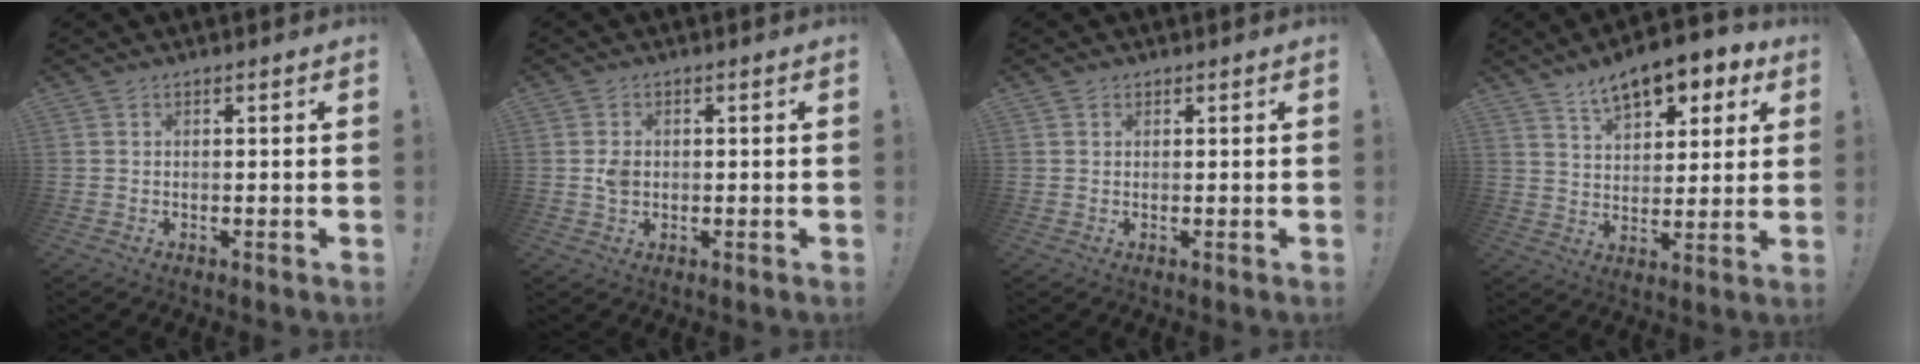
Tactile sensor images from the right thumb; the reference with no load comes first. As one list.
[{"total": 2.6, "force": [-0.1, 2.0, 1.5], "torque": [-0.016, 0.002, -0.005]}, {"total": 0.9, "force": [0.7, 0.6, 0.0], "torque": [0.006, -0.002, 0.012]}, {"total": 12.0, "force": [8.0, 6.0, 6.6], "torque": [-0.104, -0.049, 0.144]}]